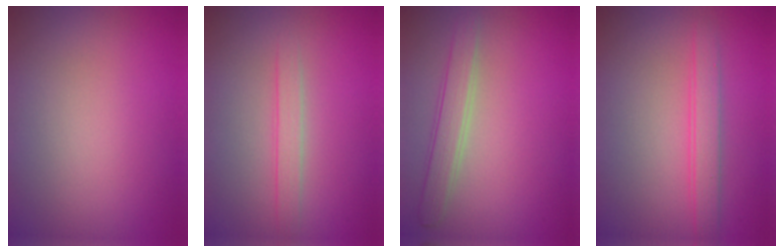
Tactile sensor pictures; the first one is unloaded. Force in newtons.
{"total": 1.7, "press": 1.7, "slide": 0.0}
{"total": 2.5, "press": 2.4, "slide": 0.1}
{"total": 2.2, "press": 2.2, "slide": 0.1}